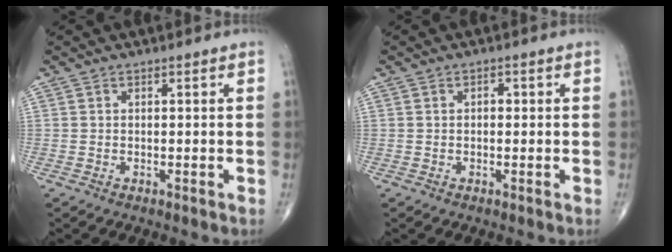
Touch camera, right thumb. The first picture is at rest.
{"total": 1.1, "force": [0.1, 0.7, 0.8], "torque": [-0.010, 0.003, 0.000]}